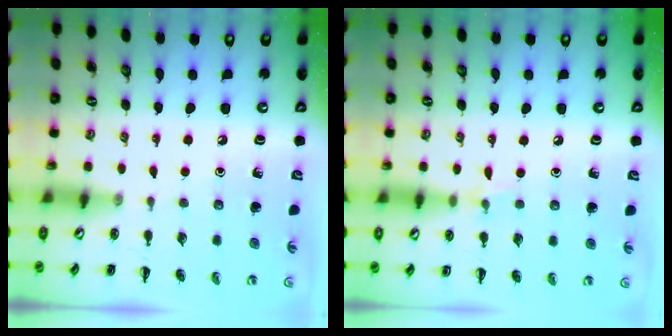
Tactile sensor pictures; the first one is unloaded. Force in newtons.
{"total": 5.3, "press": 5.0, "slide": 1.8}